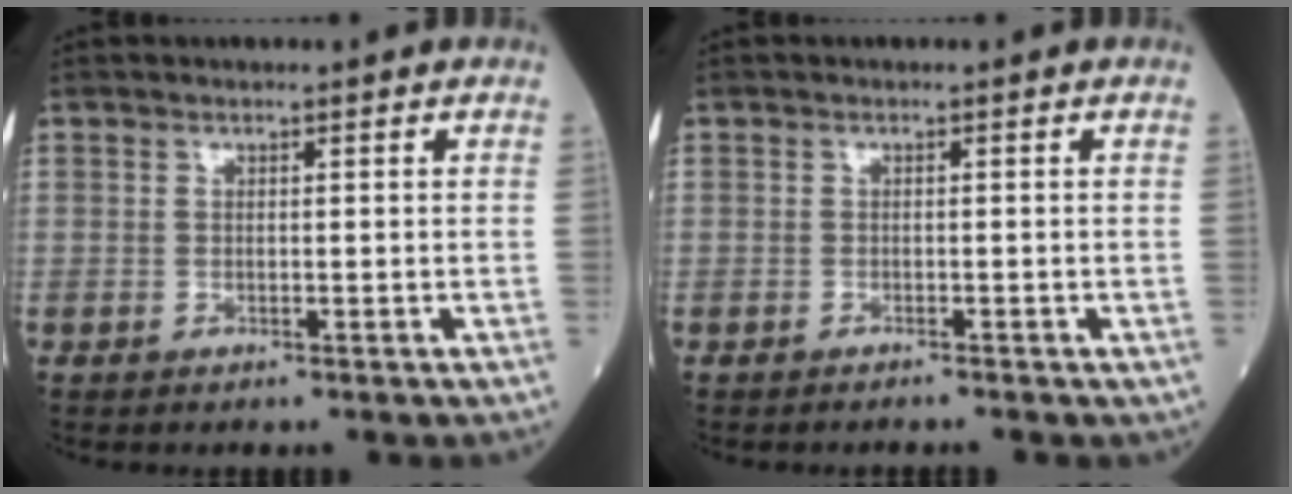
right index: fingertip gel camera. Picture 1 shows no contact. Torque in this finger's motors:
{"motor_torque": [0.48, -0.50, 0.03, 0.02]}